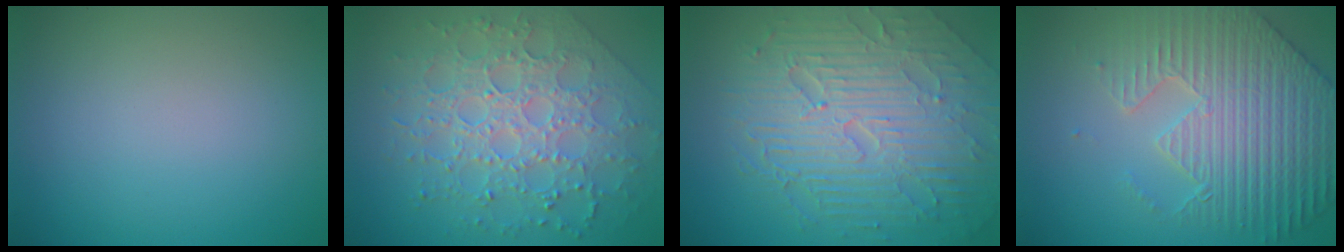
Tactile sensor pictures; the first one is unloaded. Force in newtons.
{"total": 7.9, "press": 5.7, "slide": 5.5}
{"total": 9.8, "press": 6.5, "slide": 7.3}
{"total": 7.1, "press": 5.8, "slide": 4.0}